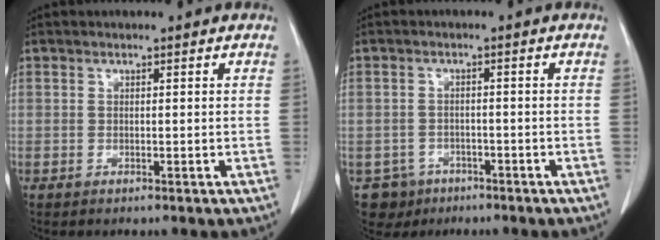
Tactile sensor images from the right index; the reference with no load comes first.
{"total": 4.8, "force": [-2.6, 4.0, -0.1], "torque": [0.009, 0.010, -0.040]}